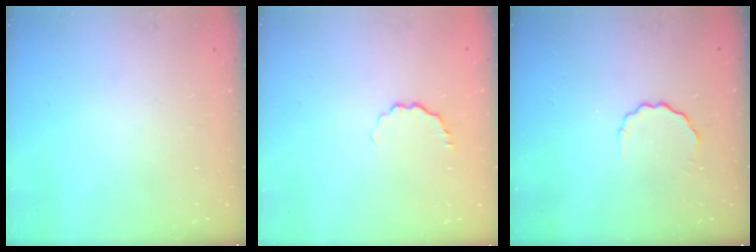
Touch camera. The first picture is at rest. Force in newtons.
{"total": 4.2, "press": 4.0, "slide": 1.1}
{"total": 4.3, "press": 4.2, "slide": 0.9}